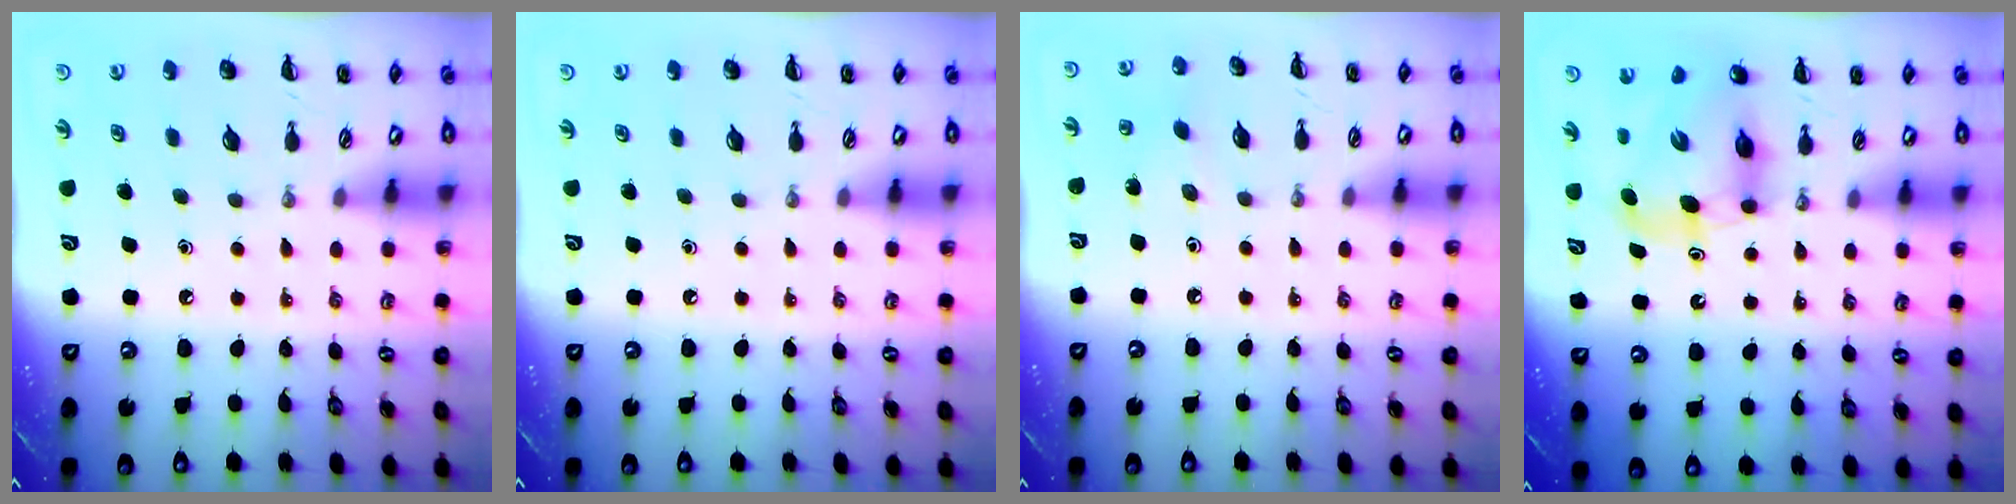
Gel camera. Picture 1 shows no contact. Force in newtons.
{"total": 0.0}
{"total": 1.5, "press": 1.4, "slide": 0.6}
{"total": 8.3, "press": 7.9, "slide": 2.5}